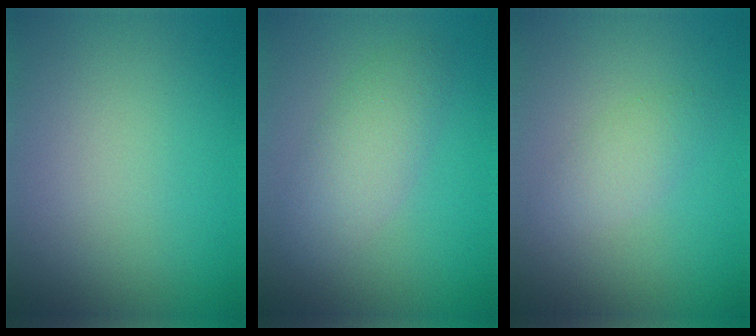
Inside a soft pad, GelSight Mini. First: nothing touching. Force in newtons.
{"total": 3.2, "press": 3.2, "slide": 0.1}
{"total": 1.7, "press": 1.7, "slide": 0.1}